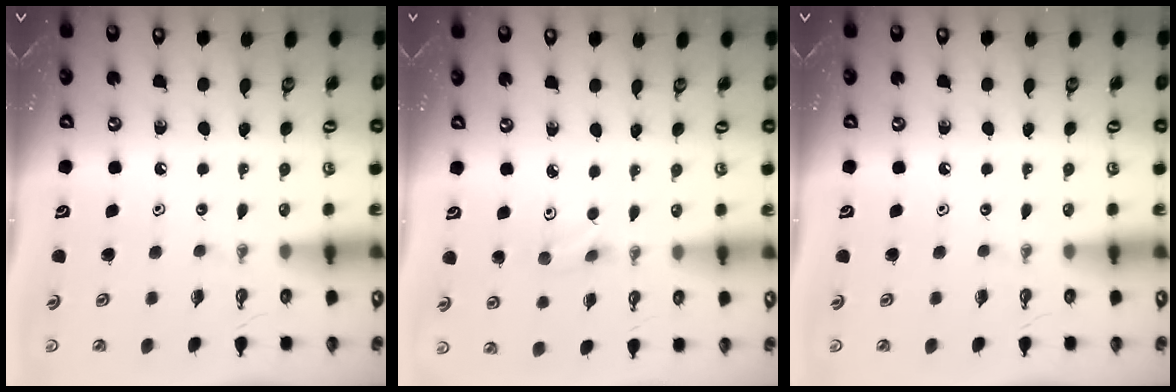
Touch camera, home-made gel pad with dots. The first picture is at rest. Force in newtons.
{"total": 2.5, "press": 2.4, "slide": 0.7}
{"total": 0.0}